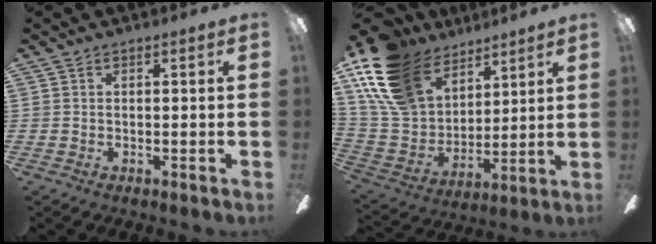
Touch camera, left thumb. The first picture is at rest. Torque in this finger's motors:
{"motor_torque": [2.13, 2.16, 1.38, -1.39, 0.43]}